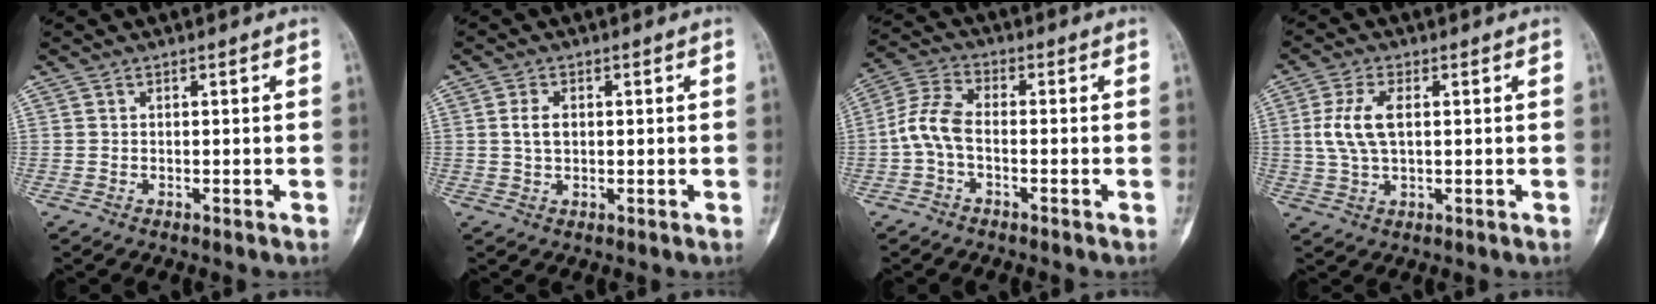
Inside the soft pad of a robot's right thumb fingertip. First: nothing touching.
{"total": 3.1, "force": [0.4, 2.0, 2.3], "torque": [-0.041, 0.002, 0.008]}
{"total": 6.6, "force": [-1.5, 3.4, 5.5], "torque": [-0.120, 0.021, -0.041]}
{"total": 7.3, "force": [1.1, 3.5, 6.3], "torque": [-0.142, 0.003, 0.021]}